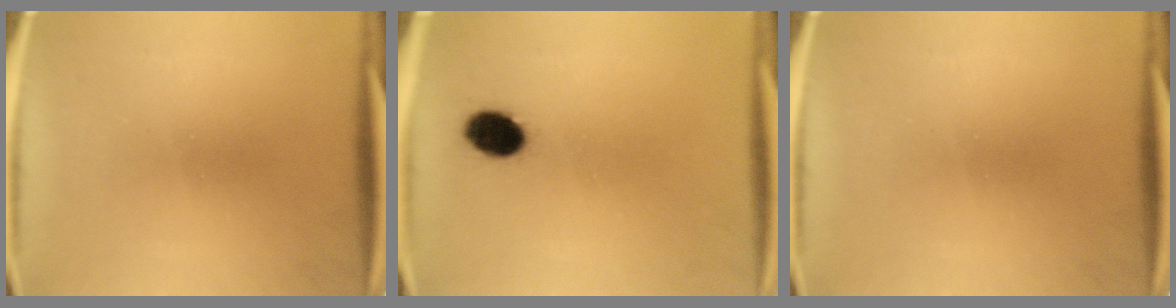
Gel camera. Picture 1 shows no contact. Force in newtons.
{"total": 6.6}
{"total": 0.0}